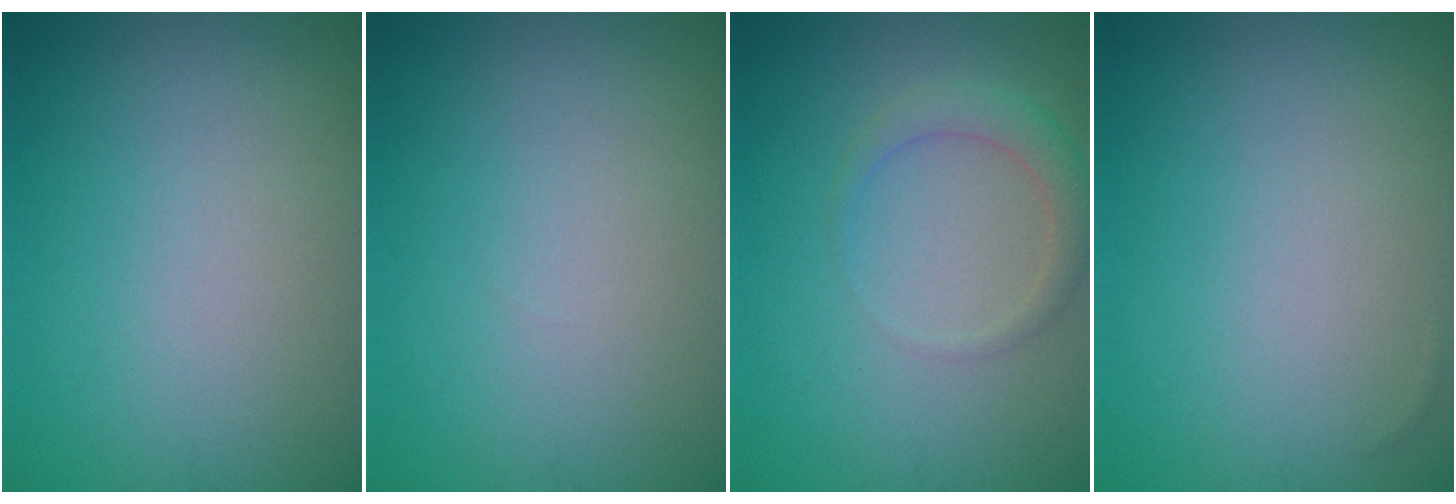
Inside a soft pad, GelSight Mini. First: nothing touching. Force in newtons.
{"total": 0.0}
{"total": 2.1, "press": 2.1, "slide": 0.1}
{"total": 0.0}